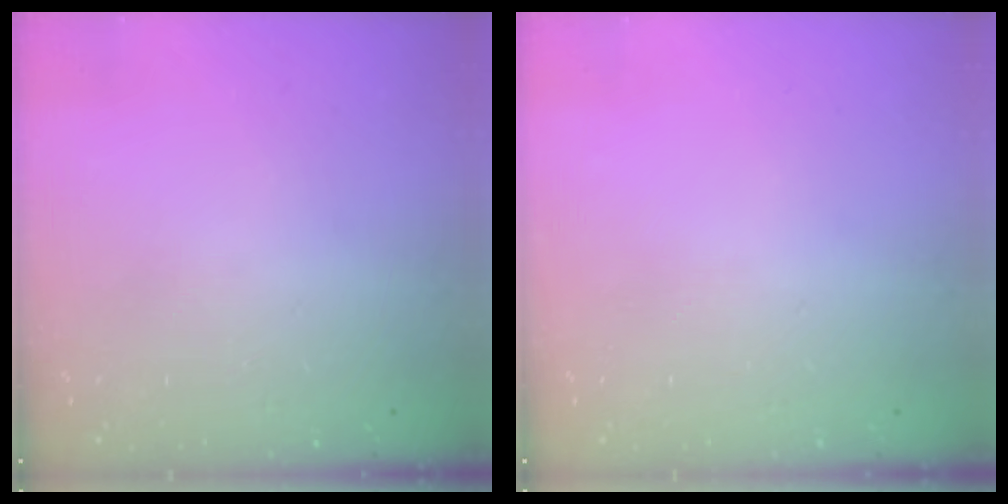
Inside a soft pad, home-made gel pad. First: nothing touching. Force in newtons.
{"total": 0.0}